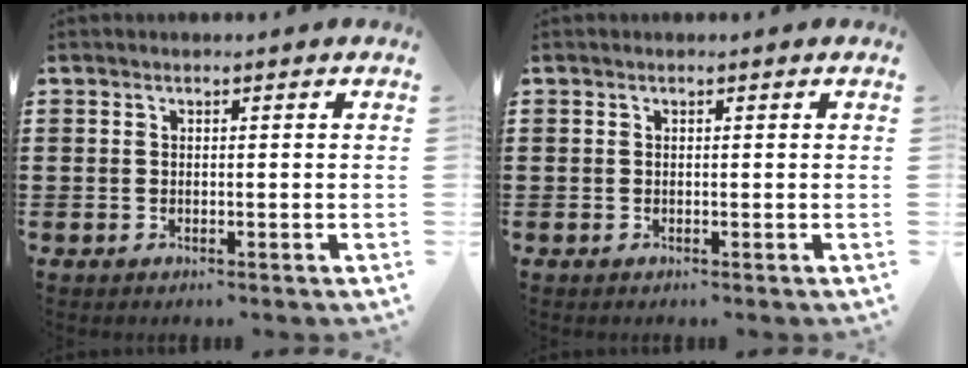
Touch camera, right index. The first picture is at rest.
{"total": 0.0}